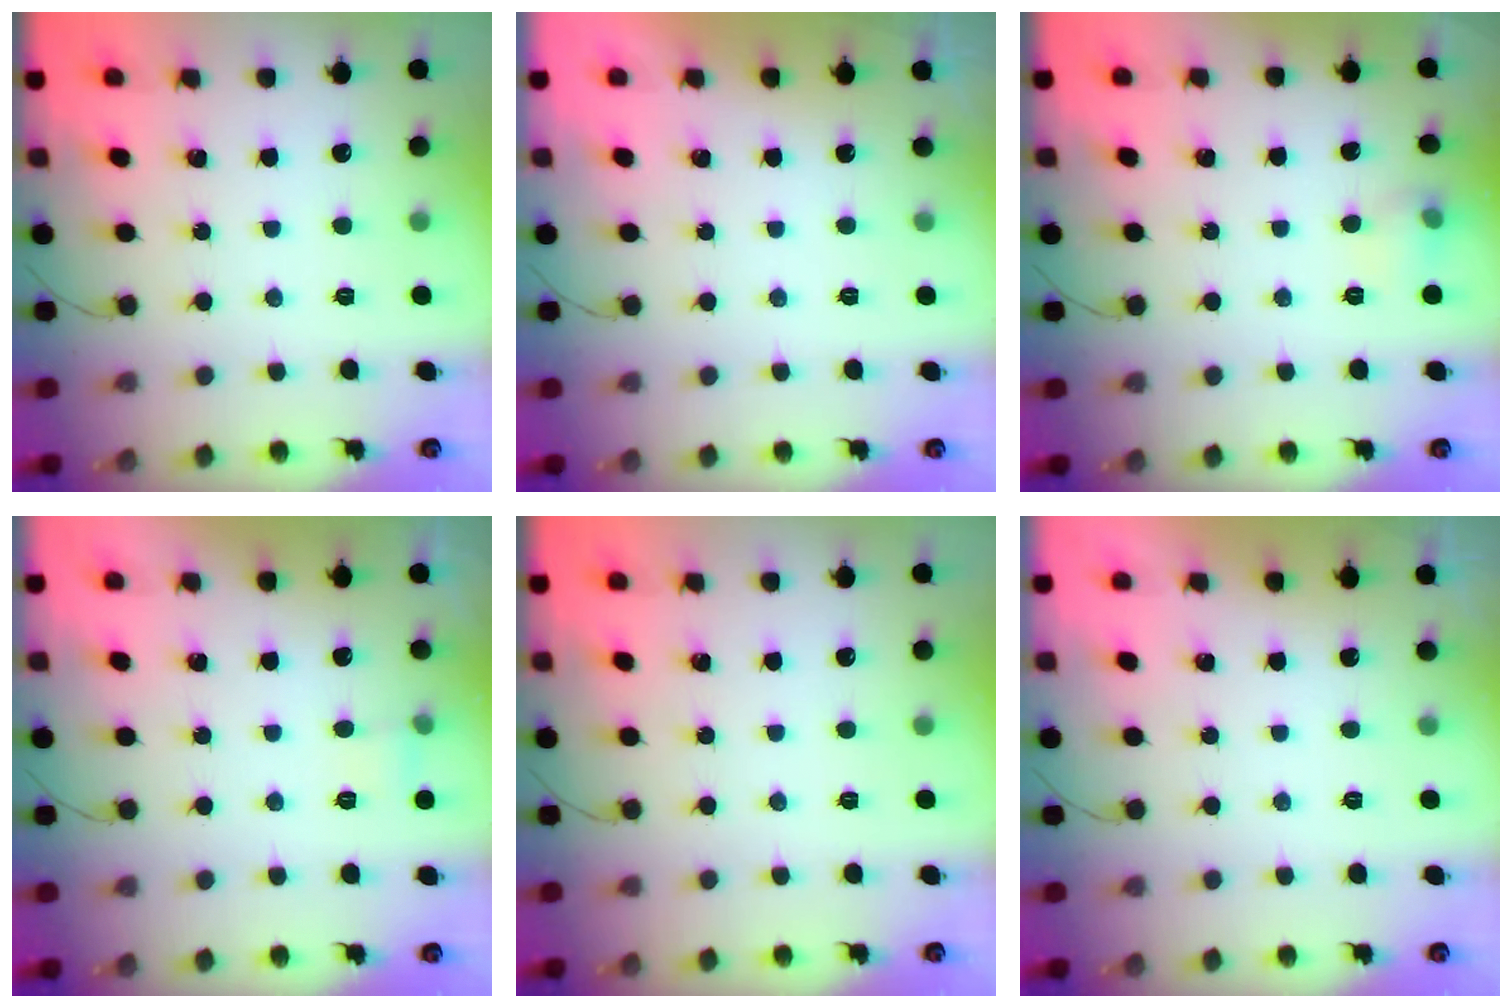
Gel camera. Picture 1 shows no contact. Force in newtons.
{"total": 0.0}
{"total": 6.3, "press": 6.1, "slide": 1.7}
{"total": 3.5, "press": 3.4, "slide": 0.9}
{"total": 0.0}
{"total": 0.0}